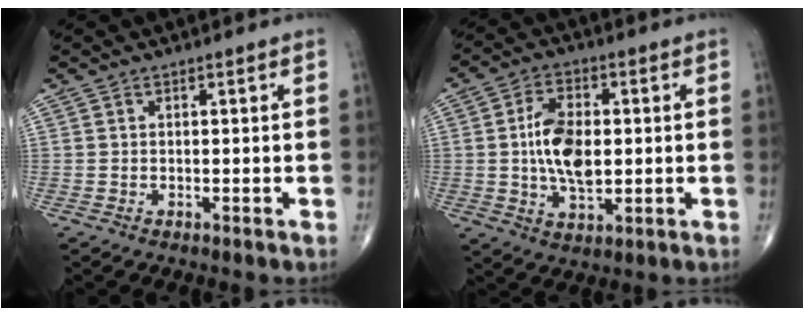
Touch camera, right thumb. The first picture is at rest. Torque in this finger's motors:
{"motor_torque": [1.77, 2.31, 1.27, -0.02, 0.17]}